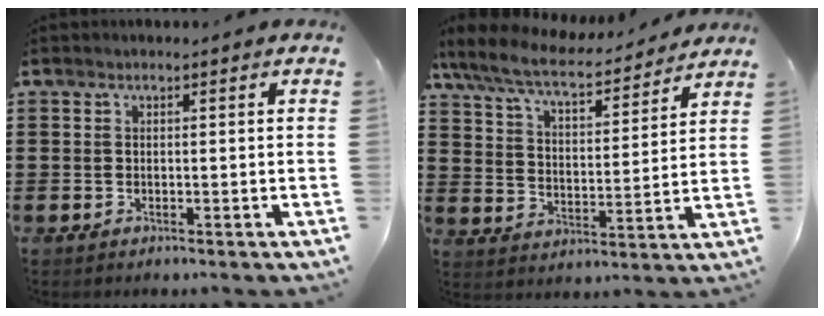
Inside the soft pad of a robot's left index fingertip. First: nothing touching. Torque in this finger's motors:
{"motor_torque": [2.14, 0.00, 0.47, 0.18]}